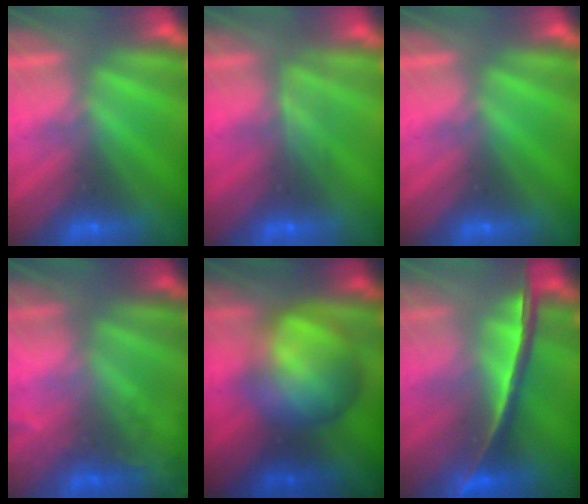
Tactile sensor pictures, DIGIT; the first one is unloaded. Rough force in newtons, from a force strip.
{"total": 2.4}
{"total": 0.0}
{"total": 2.3}
{"total": 6.1}
{"total": 1.5}